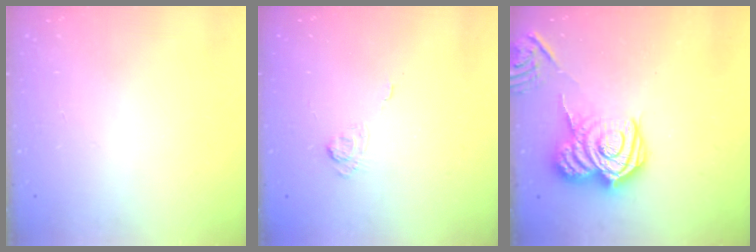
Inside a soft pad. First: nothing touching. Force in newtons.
{"total": 2.8, "press": 2.4, "slide": 1.4}
{"total": 14.4, "press": 14.4, "slide": 1.0}